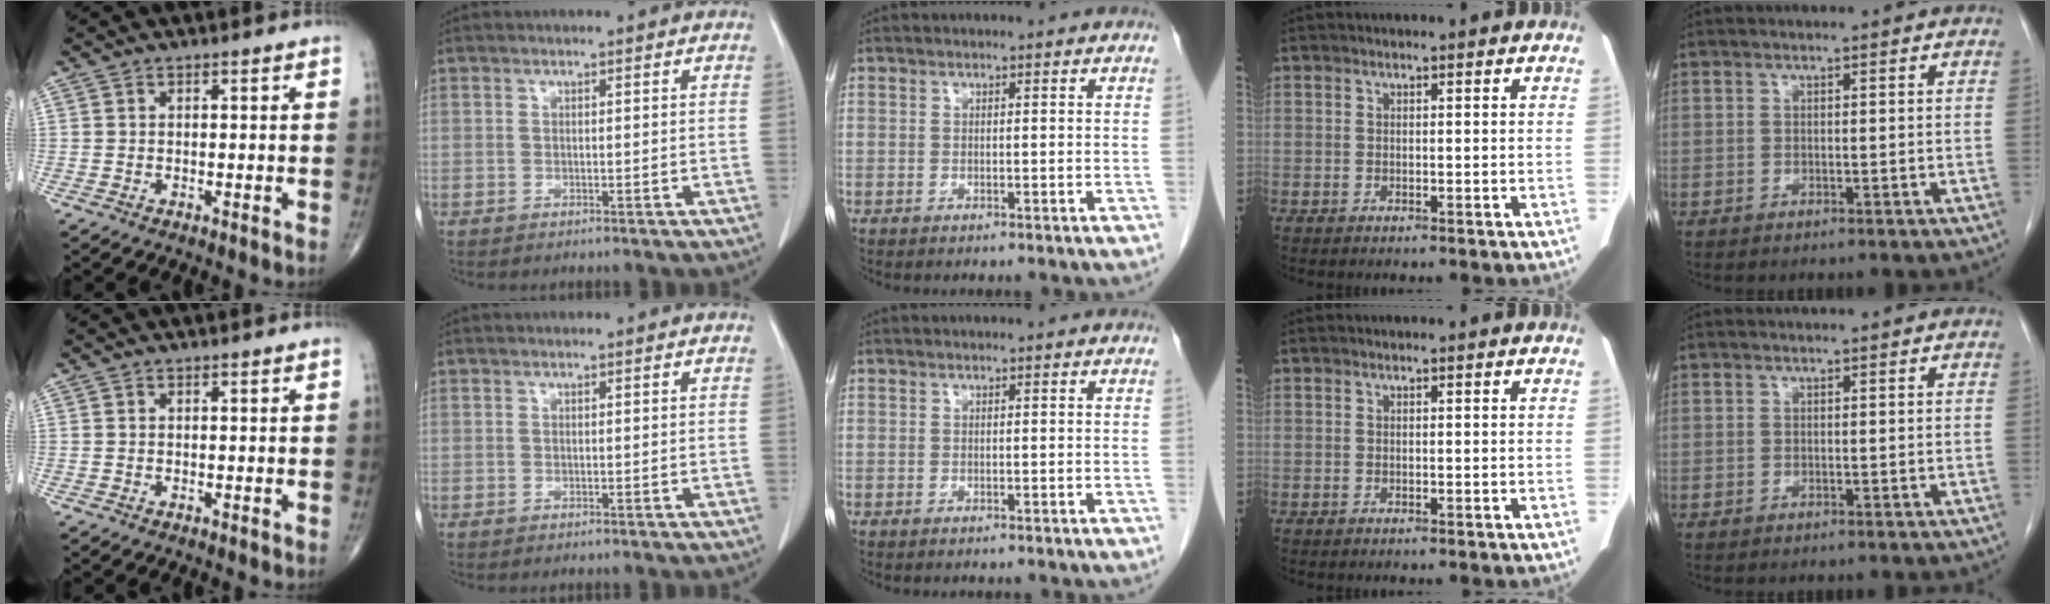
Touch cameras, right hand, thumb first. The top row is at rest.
{}